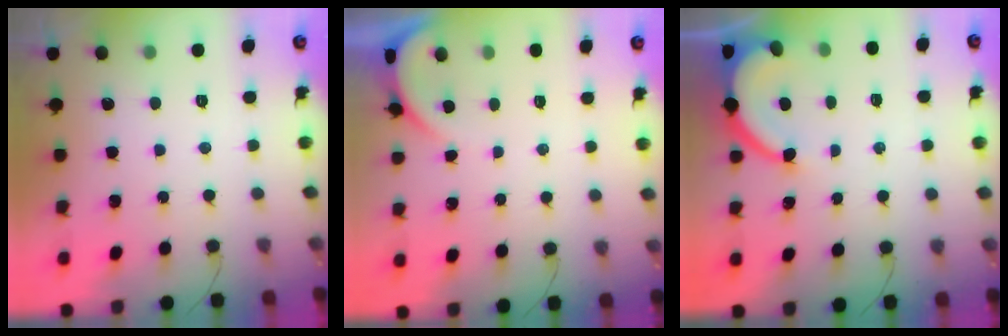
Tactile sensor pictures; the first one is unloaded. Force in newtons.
{"total": 0.0}
{"total": 6.9, "press": 6.8, "slide": 0.7}